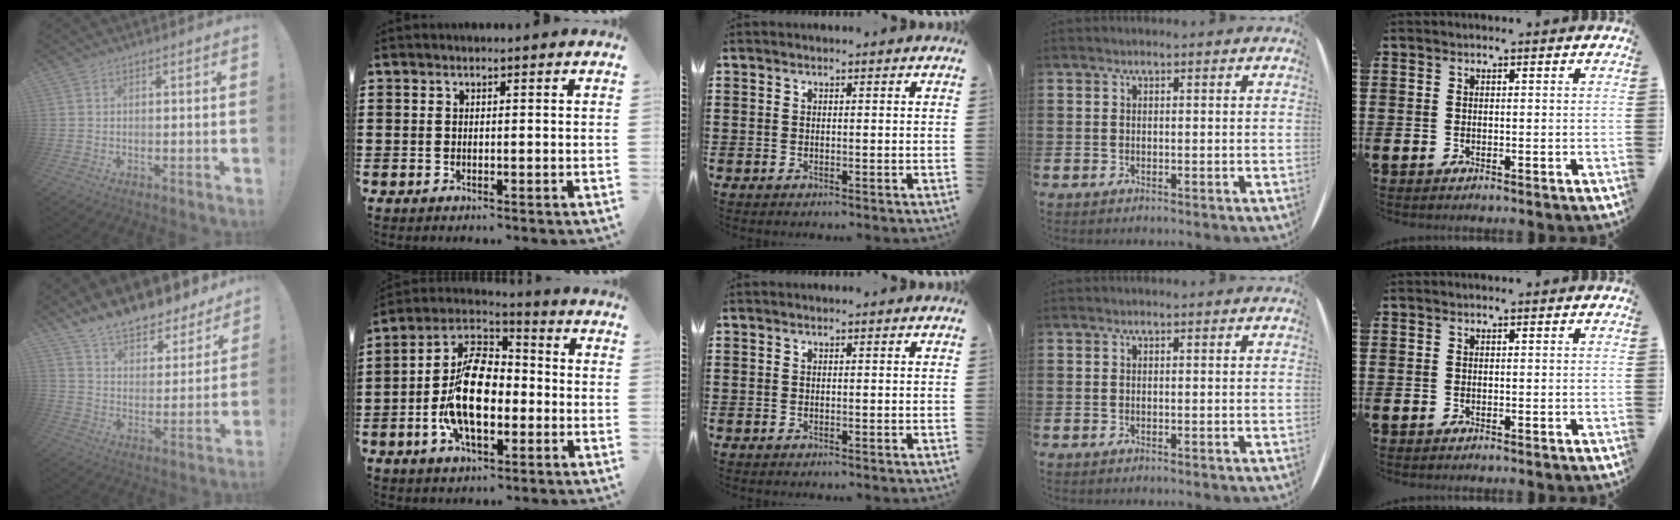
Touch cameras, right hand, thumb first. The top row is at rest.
{"thumb": {"total": 12.1, "force": [11.1, 3.5, 3.5], "torque": [-0.075, -0.094, 0.198]}, "index": {"total": 12.7, "force": [-2.4, 7.0, 10.3], "torque": [-0.234, 0.005, -0.047]}}